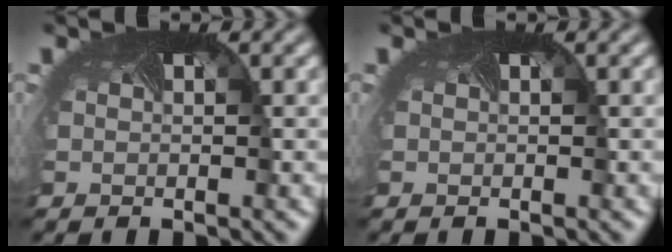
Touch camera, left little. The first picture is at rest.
{"total": 0.0}